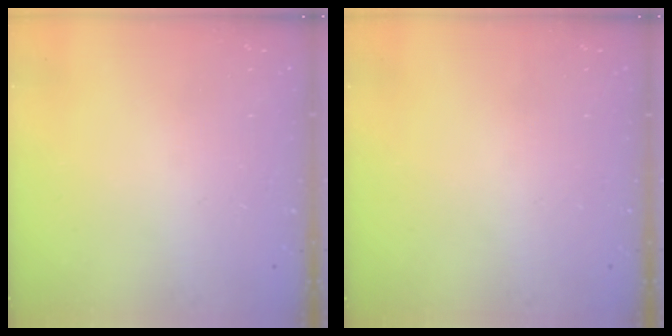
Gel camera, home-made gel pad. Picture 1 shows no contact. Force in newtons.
{"total": 0.0}